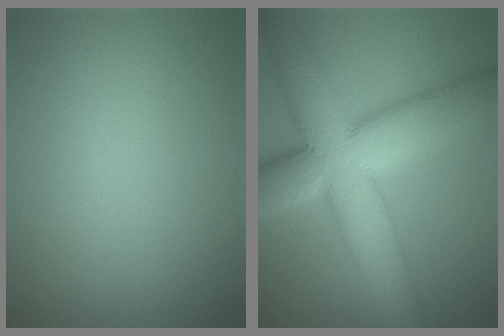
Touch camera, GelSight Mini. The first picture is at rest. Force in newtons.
{"total": 12.6, "press": 12.6, "slide": 0.5}